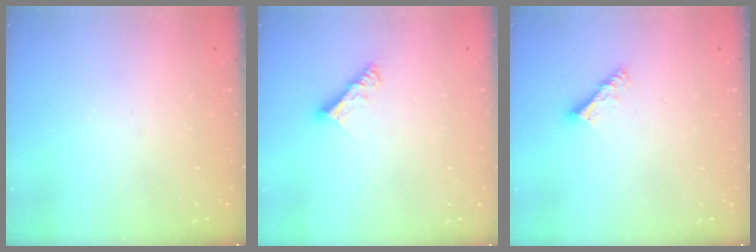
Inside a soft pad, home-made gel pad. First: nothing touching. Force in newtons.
{"total": 6.7, "press": 6.7, "slide": 0.6}
{"total": 6.1, "press": 6.1, "slide": 0.5}